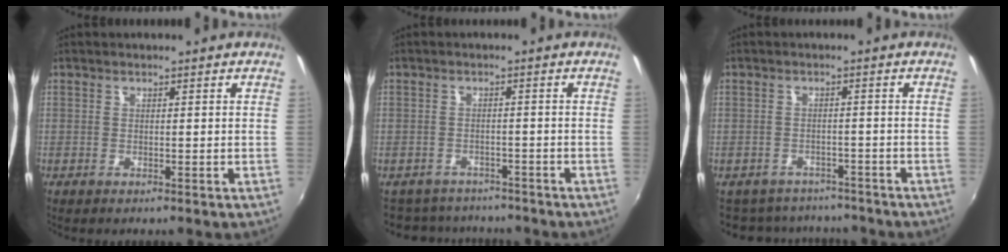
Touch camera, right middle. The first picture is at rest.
{"total": 7.5, "force": [-6.3, 3.9, 1.0], "torque": [-0.033, 0.021, -0.093]}
{"total": 8.8, "force": [-7.4, 4.7, 1.5], "torque": [-0.042, 0.024, -0.100]}